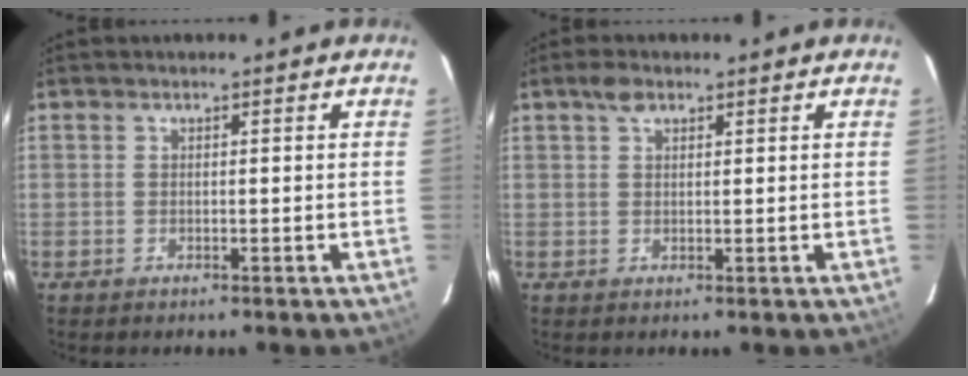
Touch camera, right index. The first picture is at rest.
{"total": 2.6, "force": [1.6, 1.3, 1.5], "torque": [-0.027, 0.009, 0.030]}